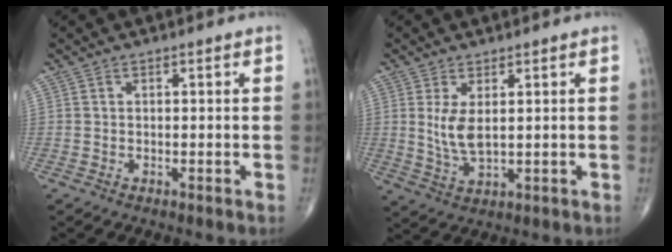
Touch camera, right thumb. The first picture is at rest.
{"total": 5.3, "force": [1.2, 2.2, 4.7], "torque": [-0.094, -0.016, 0.032]}